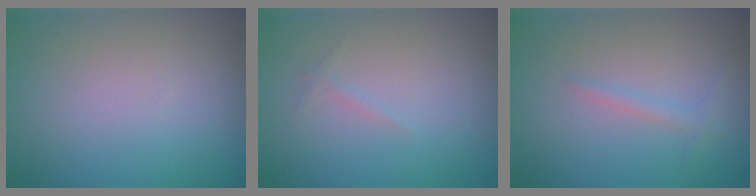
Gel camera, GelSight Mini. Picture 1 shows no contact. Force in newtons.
{"total": 0.5, "press": 0.5, "slide": 0.0}
{"total": 1.0, "press": 1.0, "slide": 0.1}